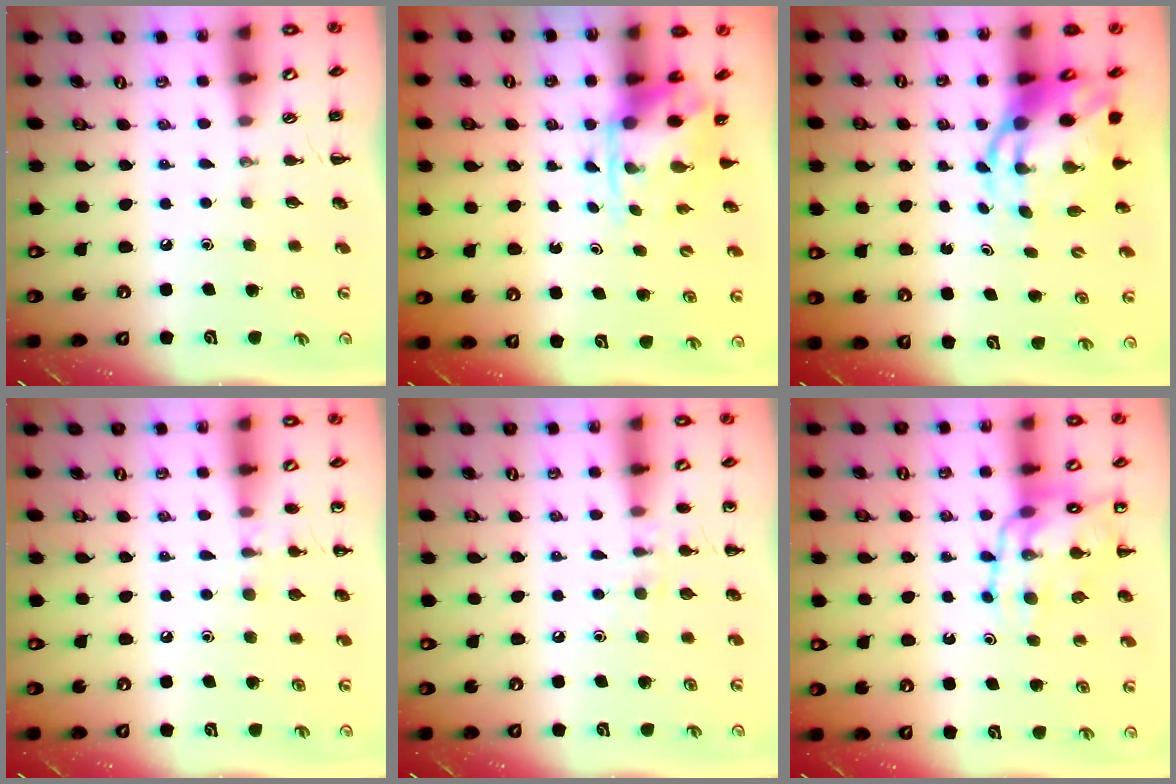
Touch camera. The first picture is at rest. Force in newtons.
{"total": 4.0, "press": 3.8, "slide": 1.2}
{"total": 7.7, "press": 7.5, "slide": 2.1}
{"total": 5.7, "press": 5.4, "slide": 1.7}
{"total": 7.2, "press": 6.9, "slide": 1.9}
{"total": 13.1, "press": 12.8, "slide": 2.8}